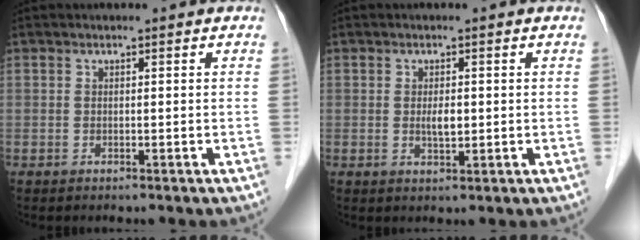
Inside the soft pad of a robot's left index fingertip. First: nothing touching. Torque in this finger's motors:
{"motor_torque": [0.28, 0.01, 0.02, 0.02]}